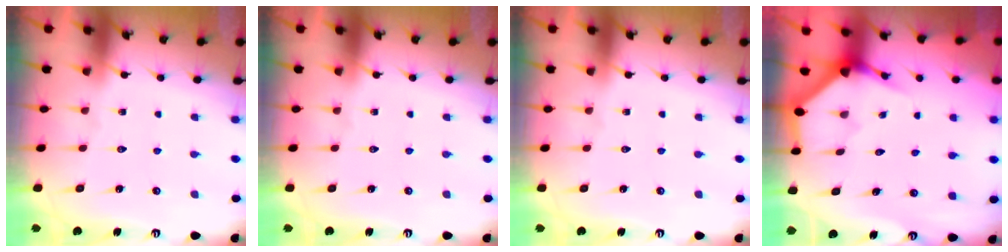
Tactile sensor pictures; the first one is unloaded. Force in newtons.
{"total": 0.0}
{"total": 0.0}
{"total": 3.4, "press": 3.4, "slide": 0.3}